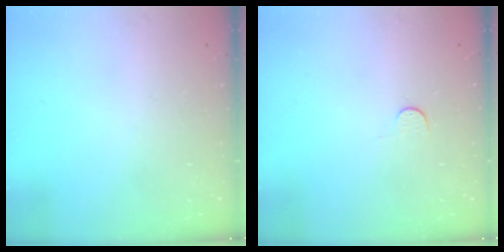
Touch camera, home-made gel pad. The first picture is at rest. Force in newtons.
{"total": 2.8, "press": 2.8, "slide": 0.4}